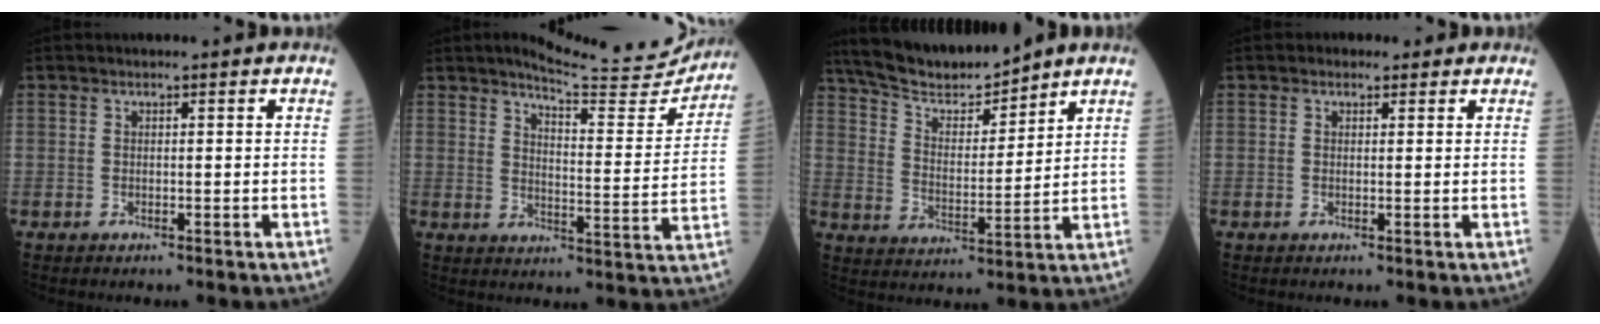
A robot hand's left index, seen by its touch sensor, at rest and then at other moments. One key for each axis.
{"total": 15.6, "fx": 14.7, "fy": 1.6, "fz": 4.8, "tx": -0.065, "ty": -0.049, "tz": 0.177}
{"total": 12.0, "fx": 11.1, "fy": 1.5, "fz": 4.3, "tx": -0.082, "ty": 0.007, "tz": 0.205}
{"total": 1.7, "fx": 1.1, "fy": 1.3, "fz": 0.3, "tx": -0.003, "ty": 0.006, "tz": 0.011}